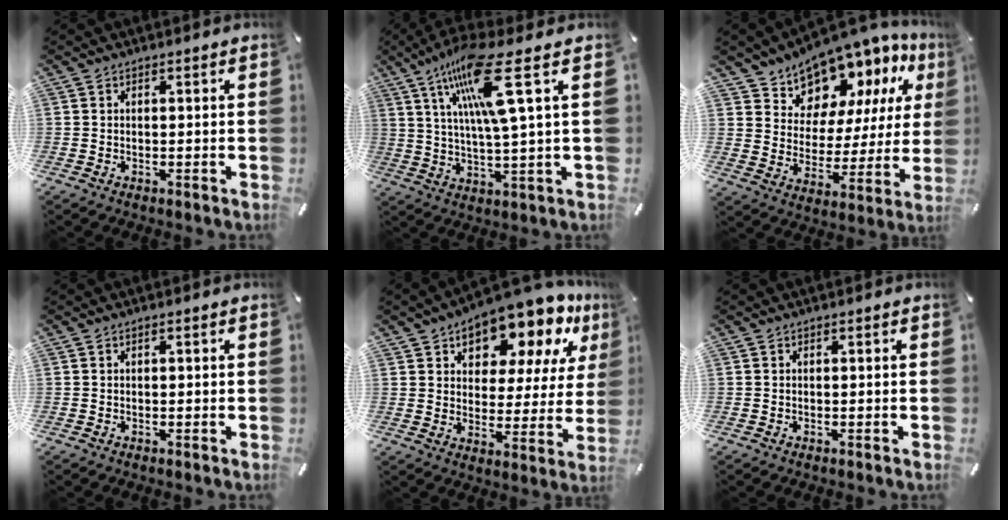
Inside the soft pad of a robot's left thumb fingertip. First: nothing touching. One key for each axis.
{"total": 15.9, "fx": 7.4, "fy": 1.9, "fz": 14.0, "tx": -0.276, "ty": -0.020, "tz": 0.111}
{"total": 12.0, "fx": 10.9, "fy": 5.0, "fz": -0.1, "tx": -0.016, "ty": -0.128, "tz": 0.195}
{"total": 0.0}
{"total": 13.5, "fx": 10.9, "fy": 6.1, "fz": 5.2, "tx": -0.084, "ty": -0.092, "tz": 0.182}
{"total": 0.0}